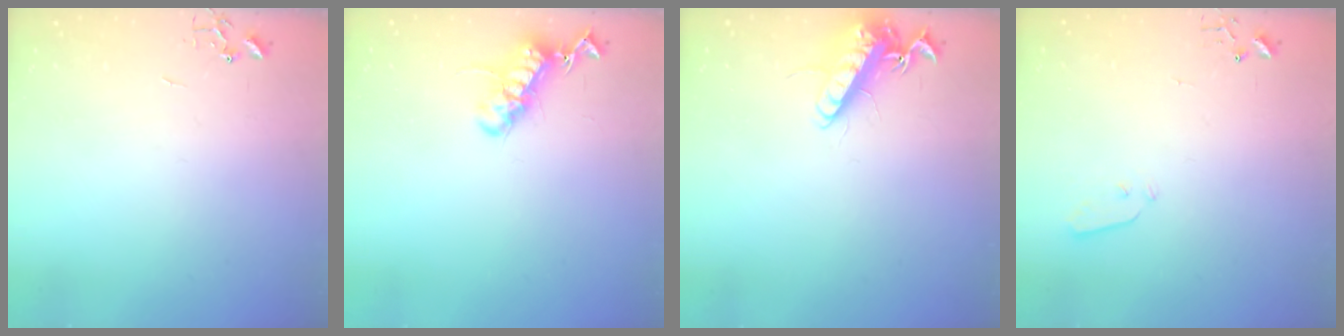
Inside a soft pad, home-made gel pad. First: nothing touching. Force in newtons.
{"total": 13.8, "press": 13.8, "slide": 0.7}
{"total": 14.3, "press": 14.1, "slide": 2.1}
{"total": 3.8, "press": 3.8, "slide": 0.1}